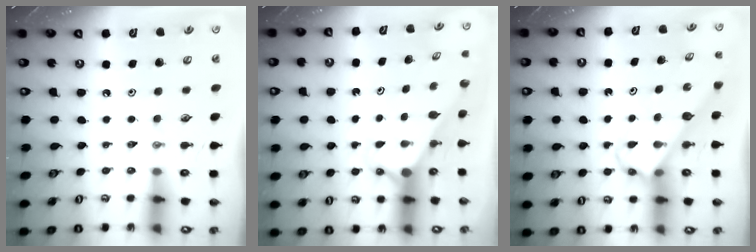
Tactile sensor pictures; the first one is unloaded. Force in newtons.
{"total": 2.8, "press": 2.8, "slide": 0.0}
{"total": 3.7, "press": 3.7, "slide": 0.1}